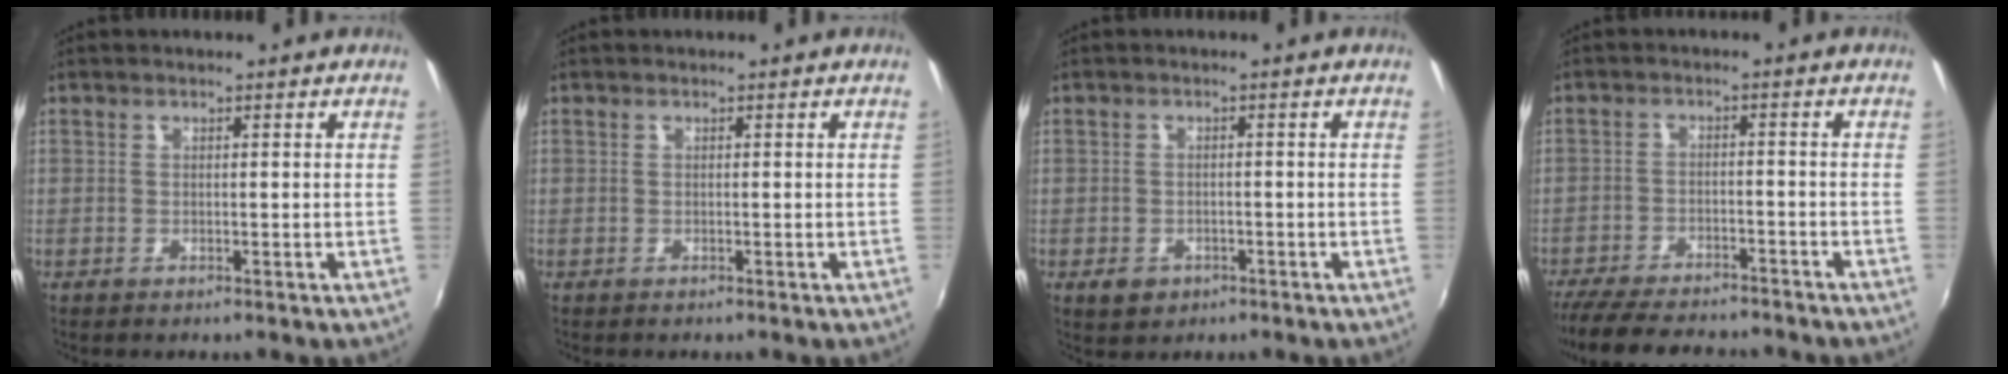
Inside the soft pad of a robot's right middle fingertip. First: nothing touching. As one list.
[{"total": 0.0}, {"total": 3.3, "force": [-1.6, 2.5, 1.4], "torque": [-0.031, -0.003, -0.021]}, {"total": 16.2, "force": [-14.0, 3.9, 7.2], "torque": [-0.152, -0.032, -0.213]}]